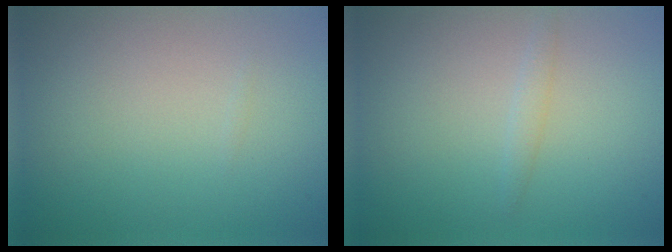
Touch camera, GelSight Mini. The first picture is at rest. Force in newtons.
{"total": 0.9, "press": 0.9, "slide": 0.1}